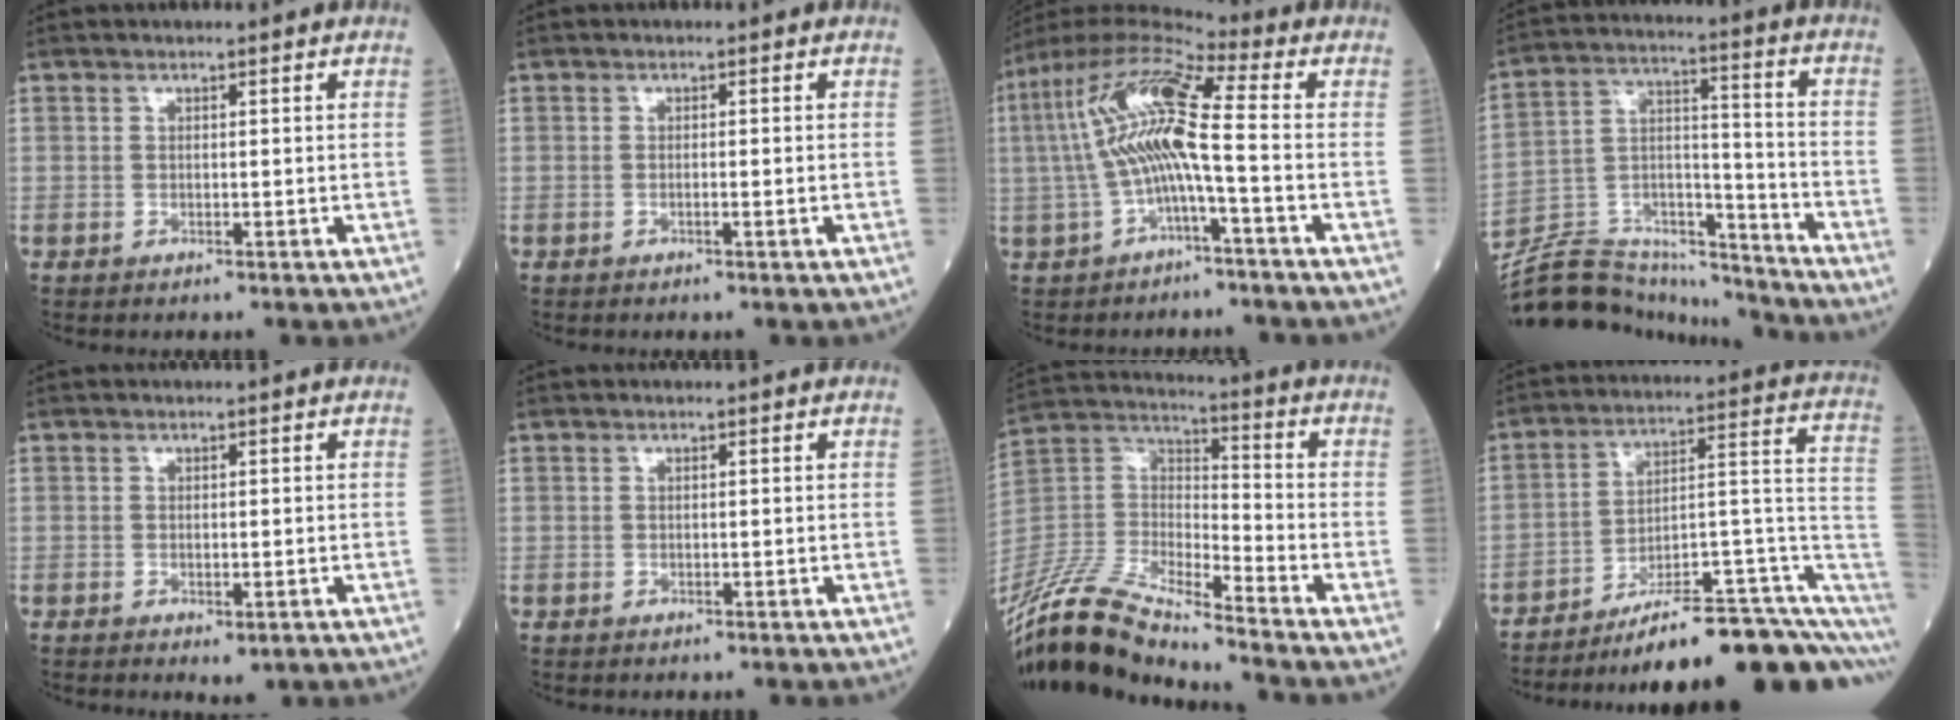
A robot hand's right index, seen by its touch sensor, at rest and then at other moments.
{"total": 0.6, "force": [-0.3, -0.1, 0.6], "torque": [-0.017, -0.002, -0.002]}
{"total": 12.5, "force": [-0.8, 1.1, 12.4], "torque": [-0.250, 0.034, -0.023]}
{"total": 19.6, "force": [-18.8, 4.2, 3.8], "torque": [-0.089, 0.042, -0.308]}
{"total": 2.3, "force": [-1.0, 1.1, 1.8], "torque": [-0.031, -0.006, -0.005]}
{"total": 0.0}
{"total": 16.2, "force": [-14.6, 1.2, 6.9], "torque": [-0.149, 0.017, -0.282]}
{"total": 21.3, "force": [-13.7, 3.3, 16.0], "torque": [-0.156, 0.045, -0.203]}